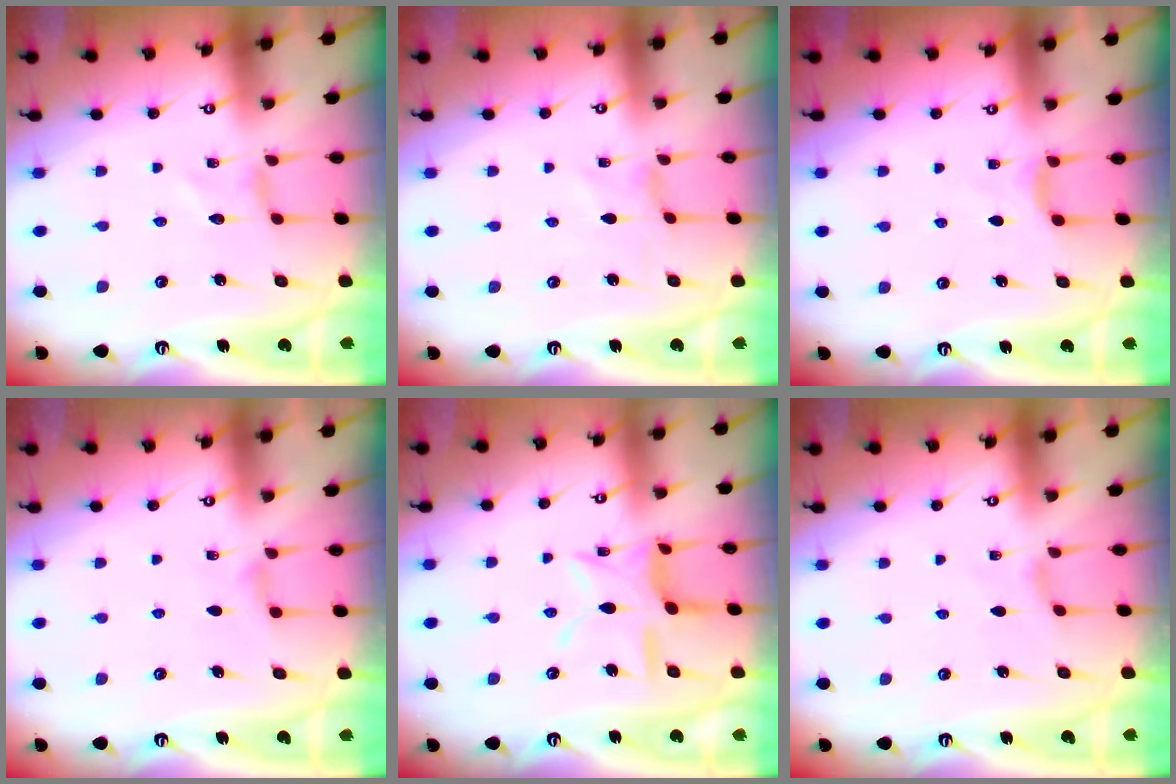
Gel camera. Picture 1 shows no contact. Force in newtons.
{"total": 0.0}
{"total": 4.0, "press": 3.9, "slide": 0.7}
{"total": 2.9, "press": 2.9, "slide": 0.5}
{"total": 11.7, "press": 11.7, "slide": 0.9}
{"total": 1.4, "press": 1.3, "slide": 0.4}